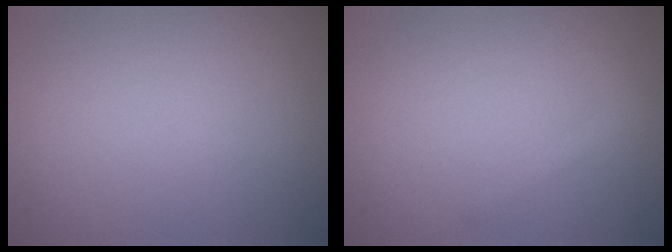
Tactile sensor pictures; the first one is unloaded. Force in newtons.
{"total": 1.3, "press": 1.3, "slide": 0.1}